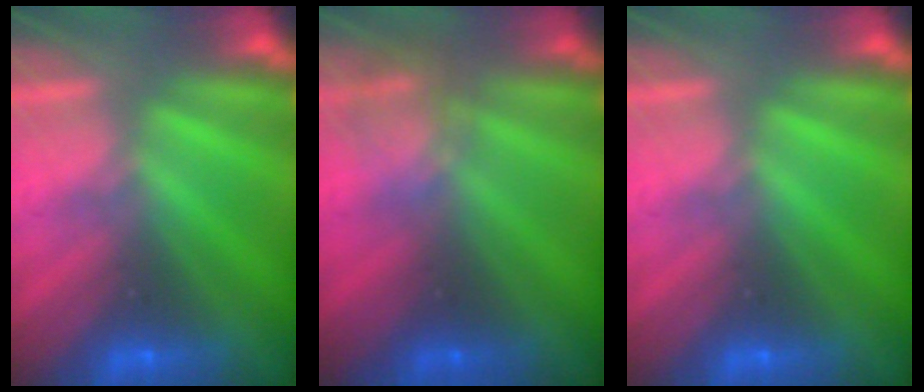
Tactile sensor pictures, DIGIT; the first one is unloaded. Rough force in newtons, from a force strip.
{"total": 2.3}
{"total": 0.0}